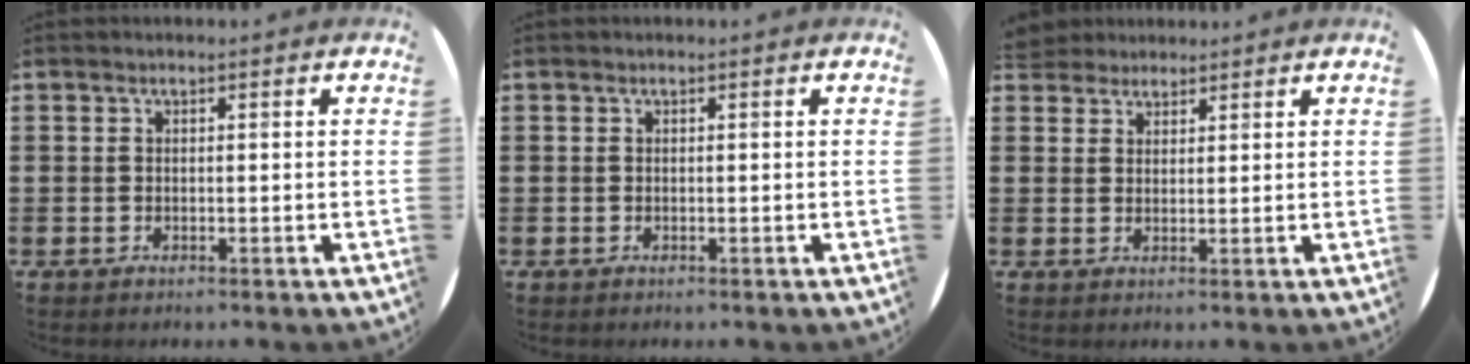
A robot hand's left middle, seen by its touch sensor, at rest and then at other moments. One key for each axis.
{"total": 0.0}
{"total": 2.9, "fx": 2.7, "fy": 1.1, "fz": -0.2, "tx": 0.005, "ty": -0.001, "tz": 0.051}